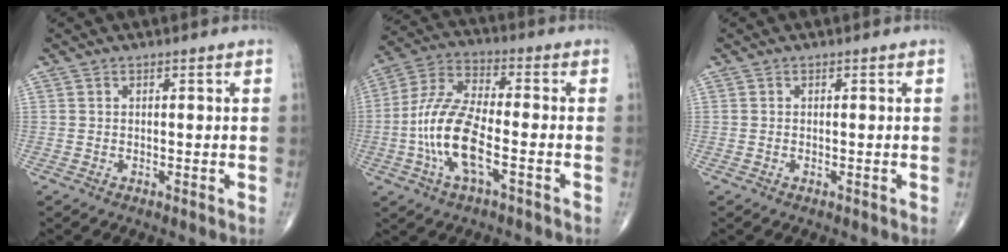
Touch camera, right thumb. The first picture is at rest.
{"total": 13.4, "force": [-3.7, 5.0, 11.9], "torque": [-0.252, 0.029, -0.073]}
{"total": 0.0}